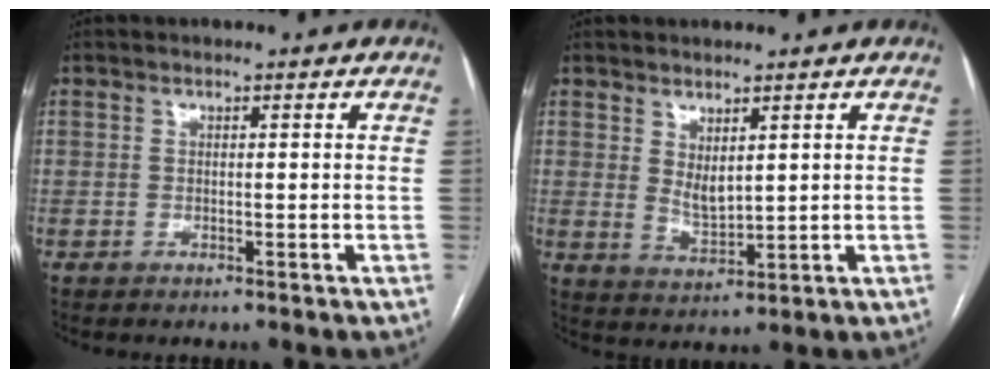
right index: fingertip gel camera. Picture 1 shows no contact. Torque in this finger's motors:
{"motor_torque": [0.55, 0.37, 0.08, 0.03]}